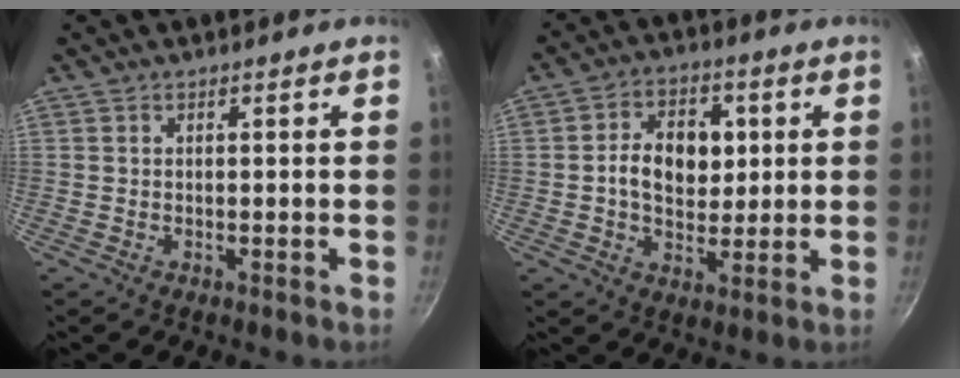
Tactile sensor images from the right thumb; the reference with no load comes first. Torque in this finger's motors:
{"motor_torque": [-0.02, 0.11, 0.42, -0.17, 0.06]}